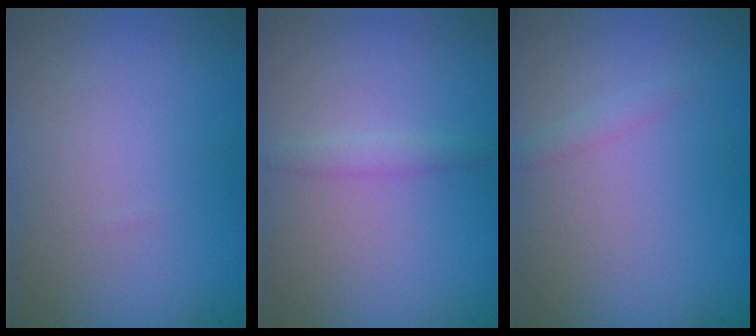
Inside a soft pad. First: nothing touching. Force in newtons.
{"total": 1.0, "press": 1.0, "slide": 0.1}
{"total": 0.7, "press": 0.7, "slide": 0.1}